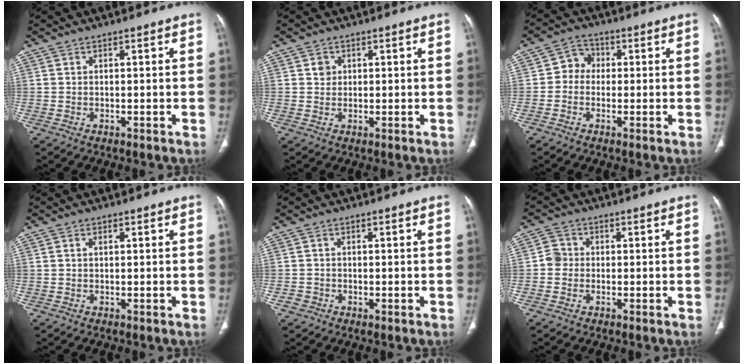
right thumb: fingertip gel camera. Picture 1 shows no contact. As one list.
[{"total": 1.9, "force": [0.6, 1.7, 0.6], "torque": [-0.001, -0.002, 0.009]}, {"total": 4.5, "force": [-0.2, 4.0, 2.0], "torque": [-0.011, 0.013, -0.016]}, {"total": 0.9, "force": [0.3, 0.5, 0.6], "torque": [-0.013, 0.003, 0.006]}, {"total": 1.4, "force": [-0.5, 1.3, 0.3], "torque": [-0.005, 0.005, -0.011]}, {"total": 2.9, "force": [-0.3, 2.7, 0.9], "torque": [-0.002, 0.008, -0.011]}]